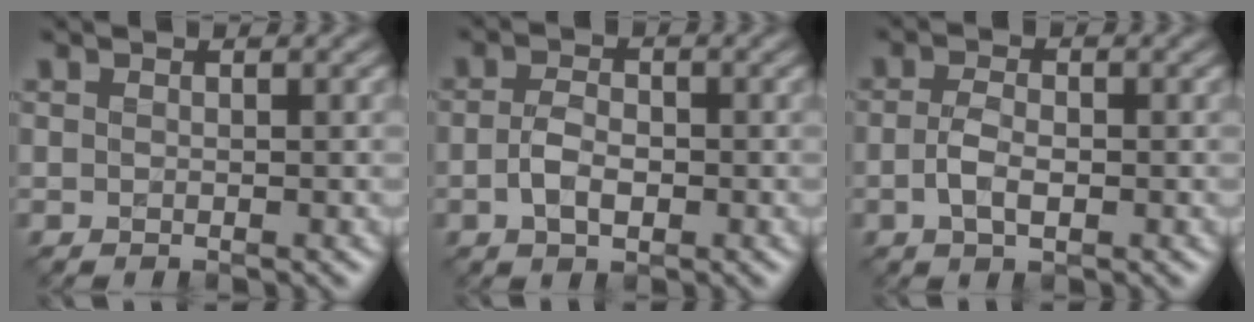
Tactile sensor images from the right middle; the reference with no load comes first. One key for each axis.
{"total": 2.7, "fx": -0.6, "fy": 1.6, "fz": 2.1, "tx": -0.043, "ty": -0.001, "tz": -0.013}
{"total": 2.6, "fx": -0.6, "fy": 1.3, "fz": 2.1, "tx": -0.046, "ty": -0.002, "tz": -0.013}